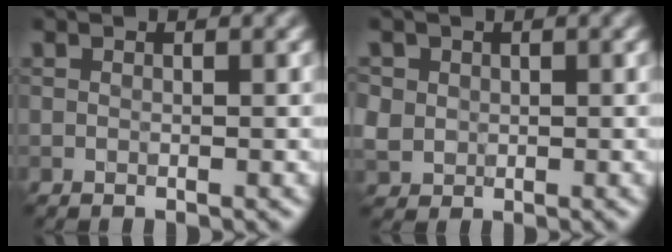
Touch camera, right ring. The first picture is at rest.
{"total": 2.5, "force": [0.7, 2.2, 0.8], "torque": [-0.025, 0.004, 0.025]}